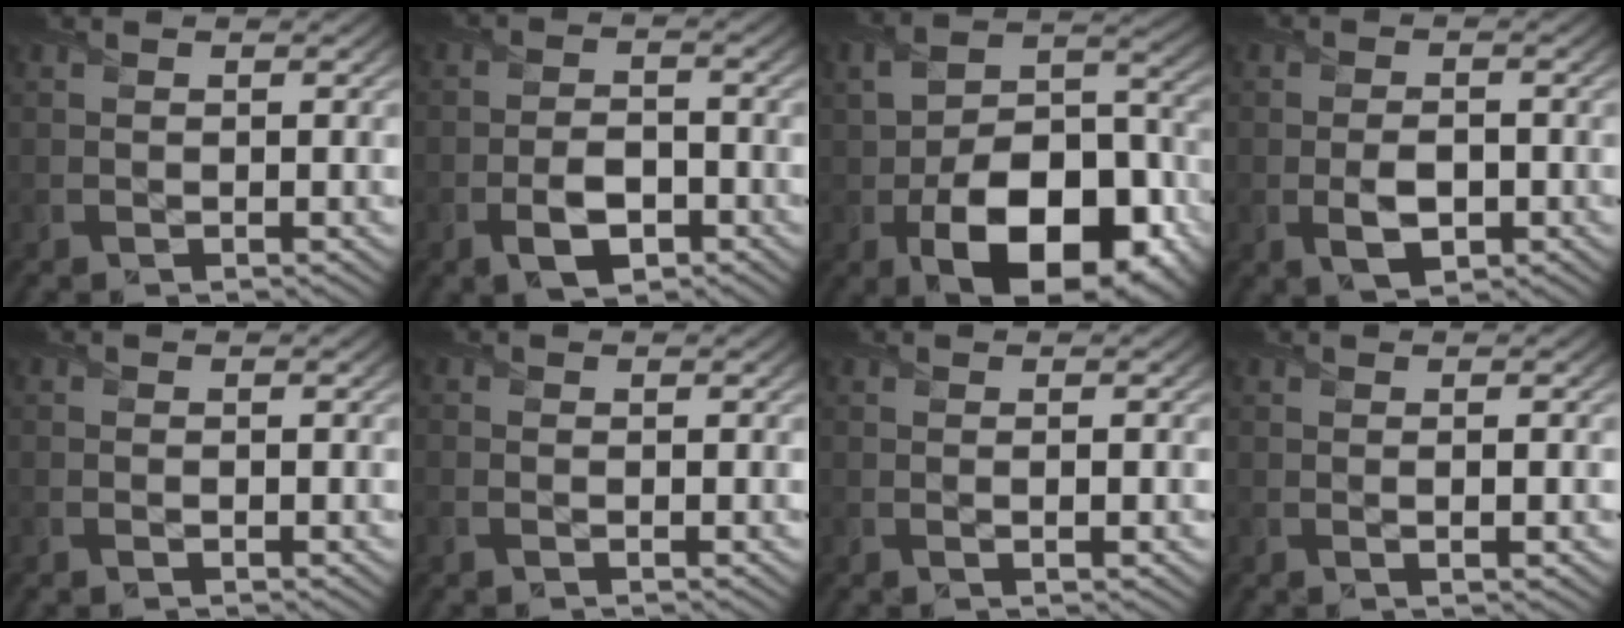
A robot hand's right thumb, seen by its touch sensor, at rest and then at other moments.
{"total": 5.0, "force": [-2.4, 2.7, 3.4], "torque": [-0.064, -0.006, -0.047]}
{"total": 15.9, "force": [-5.6, 9.4, 11.6], "torque": [-0.190, -0.038, -0.081]}
{"total": 3.8, "force": [-1.0, 2.2, 2.9], "torque": [-0.060, -0.010, -0.016]}
{"total": 0.6, "force": [-0.4, 0.2, 0.4], "torque": [-0.009, -0.003, -0.006]}
{"total": 0.5, "force": [-0.3, 0.2, 0.3], "torque": [-0.011, -0.002, -0.008]}
{"total": 1.1, "force": [0.0, 0.1, 1.0], "torque": [-0.017, 0.000, -0.001]}
{"total": 1.4, "force": [0.1, 0.2, 1.4], "torque": [-0.024, 0.001, -0.002]}